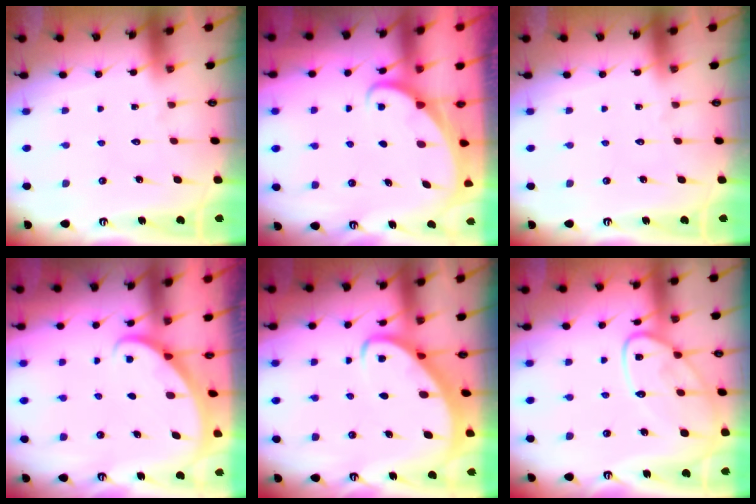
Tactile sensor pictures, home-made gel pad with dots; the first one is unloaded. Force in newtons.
{"total": 1.6, "press": 1.6, "slide": 0.0}
{"total": 0.0}
{"total": 1.9, "press": 1.9, "slide": 0.1}
{"total": 2.9, "press": 2.8, "slide": 0.4}
{"total": 13.2, "press": 13.2, "slide": 1.2}